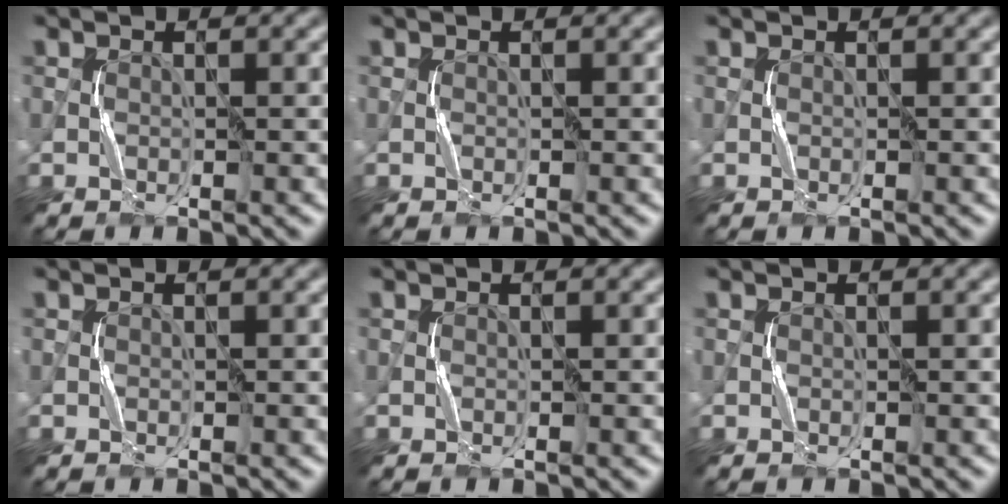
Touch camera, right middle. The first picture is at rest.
{"total": 0.0}
{"total": 0.0}
{"total": 0.0}
{"total": 0.0}
{"total": 0.0}